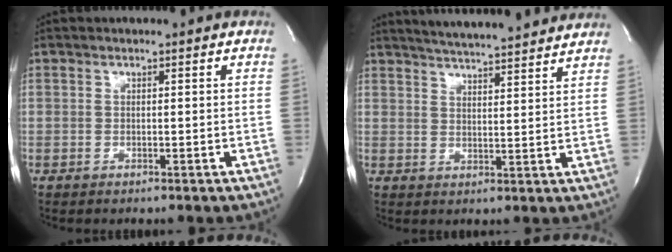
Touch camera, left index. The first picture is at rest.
{"total": 14.7, "force": [13.5, 1.0, 5.7], "torque": [-0.096, 0.015, 0.183]}